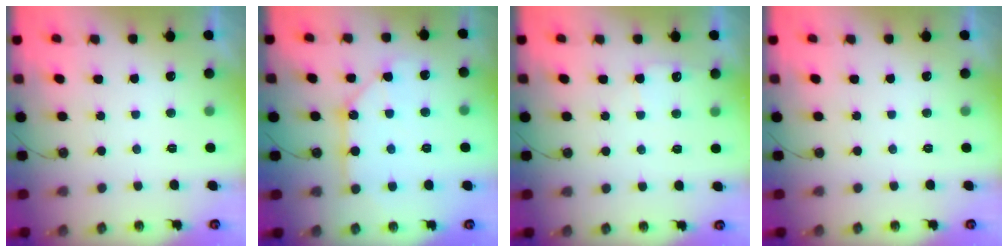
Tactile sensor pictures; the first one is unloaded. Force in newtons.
{"total": 9.4, "press": 9.4, "slide": 0.9}
{"total": 6.1, "press": 6.1, "slide": 0.5}
{"total": 0.0}